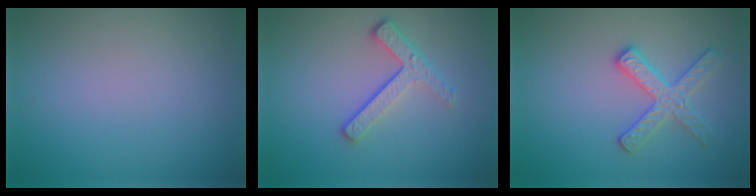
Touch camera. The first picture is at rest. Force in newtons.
{"total": 3.6, "press": 2.6, "slide": 2.5}
{"total": 2.8, "press": 2.7, "slide": 0.6}